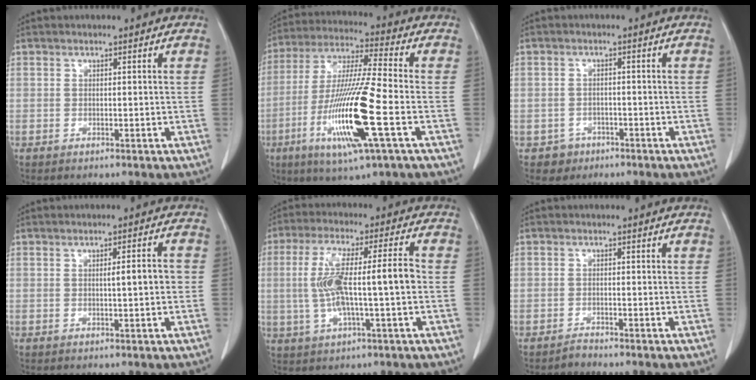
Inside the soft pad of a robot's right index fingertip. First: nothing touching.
{"total": 17.6, "force": [-5.5, 0.4, 16.7], "torque": [-0.343, -0.024, -0.105]}
{"total": 3.1, "force": [-1.6, 2.6, -0.2], "torque": [0.007, 0.014, -0.023]}
{"total": 3.1, "force": [-0.1, 0.3, 3.1], "torque": [-0.050, 0.003, -0.002]}
{"total": 11.9, "force": [-0.5, 1.6, 11.8], "torque": [-0.229, 0.021, -0.007]}
{"total": 1.1, "force": [-1.1, 0.1, -0.2], "torque": [0.006, -0.003, -0.019]}